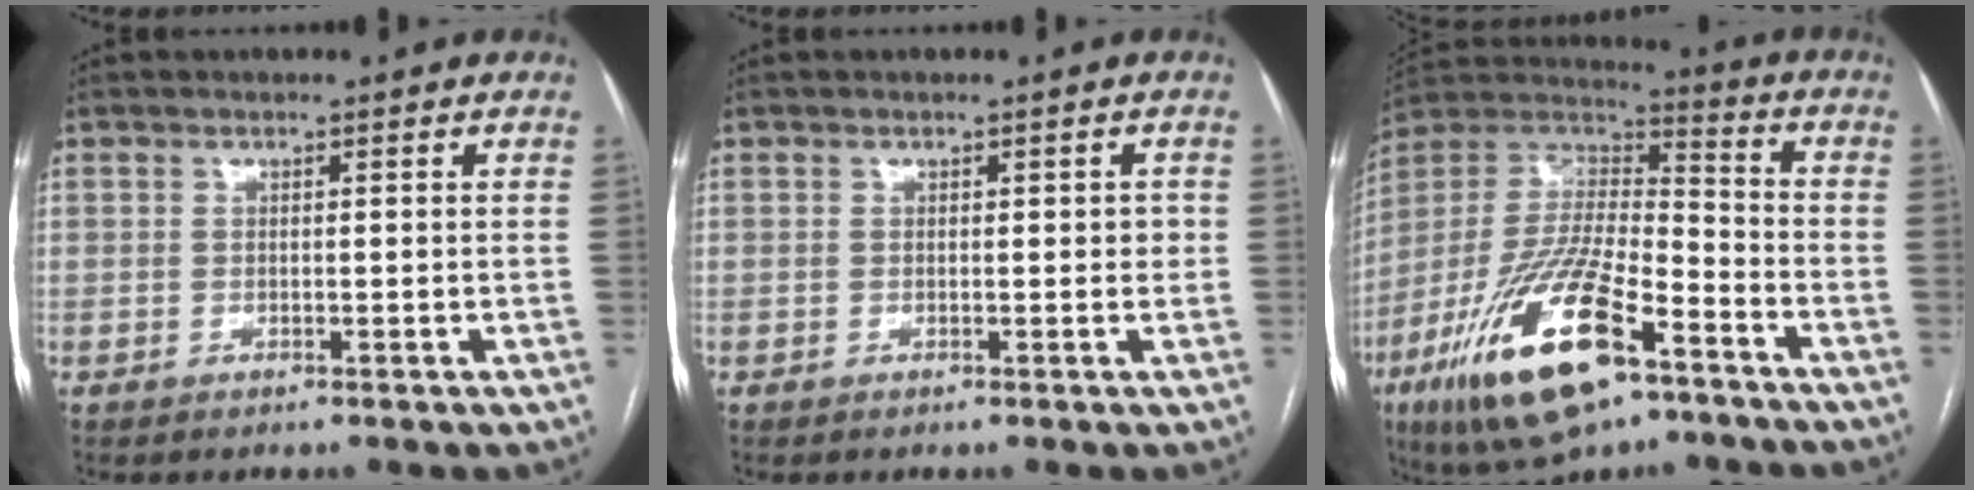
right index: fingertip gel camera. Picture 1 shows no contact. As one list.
[{"total": 1.4, "force": [0.1, 0.7, 1.3], "torque": [-0.013, 0.003, 0.002]}, {"total": 23.0, "force": [-12.2, 7.1, 18.1], "torque": [-0.384, -0.030, -0.216]}]